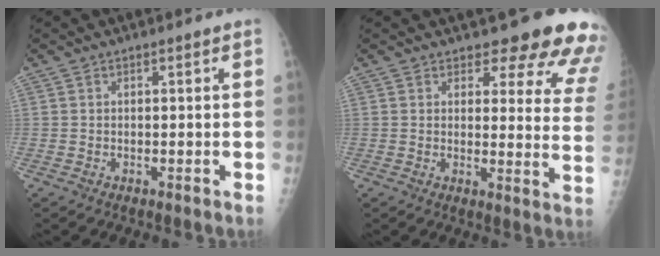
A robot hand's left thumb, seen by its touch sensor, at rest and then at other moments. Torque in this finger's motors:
{"motor_torque": [0.33, 0.28, 0.38, -0.14, 0.07]}